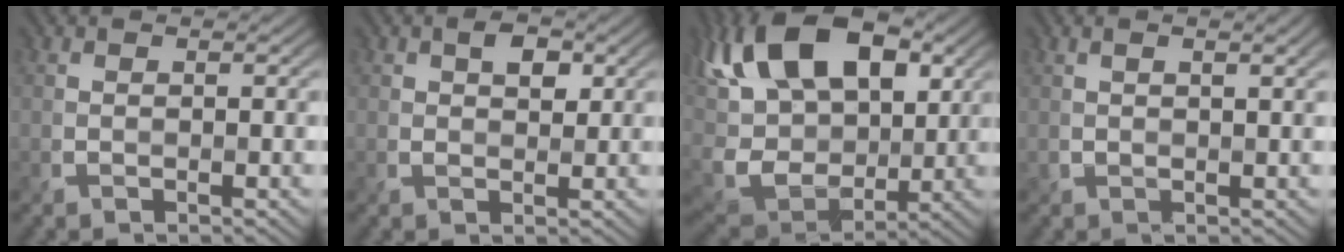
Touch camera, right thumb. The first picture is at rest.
{"total": 2.8, "force": [1.1, 1.7, 1.9], "torque": [-0.032, 0.002, 0.016]}
{"total": 18.1, "force": [5.5, 11.5, 12.9], "torque": [-0.290, 0.024, 0.094]}
{"total": 2.6, "force": [1.2, 0.4, 2.3], "torque": [-0.043, 0.005, 0.022]}